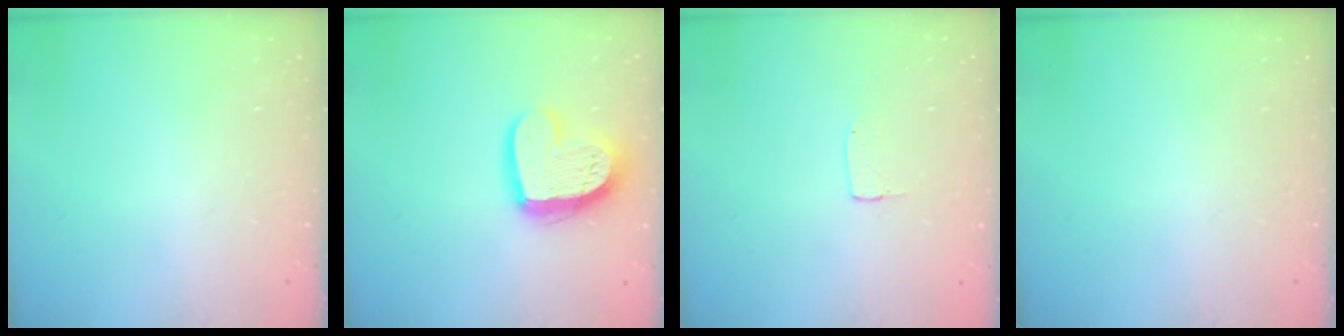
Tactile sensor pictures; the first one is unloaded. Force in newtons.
{"total": 15.9, "press": 15.8, "slide": 1.4}
{"total": 3.9, "press": 3.9, "slide": 0.1}
{"total": 0.0}